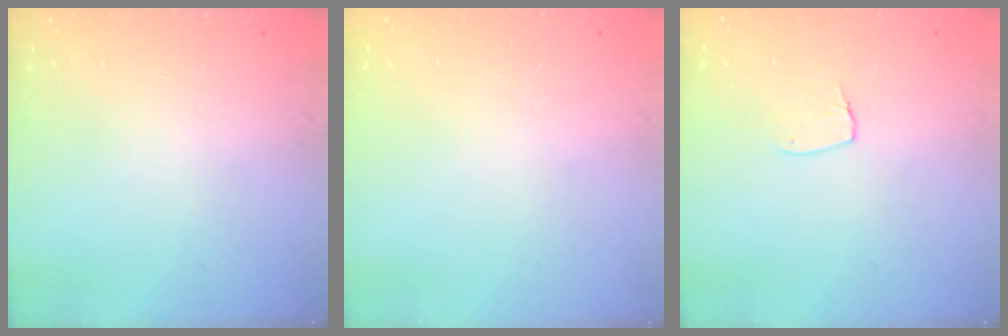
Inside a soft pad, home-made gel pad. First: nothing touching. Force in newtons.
{"total": 0.0}
{"total": 4.6, "press": 4.6, "slide": 0.3}